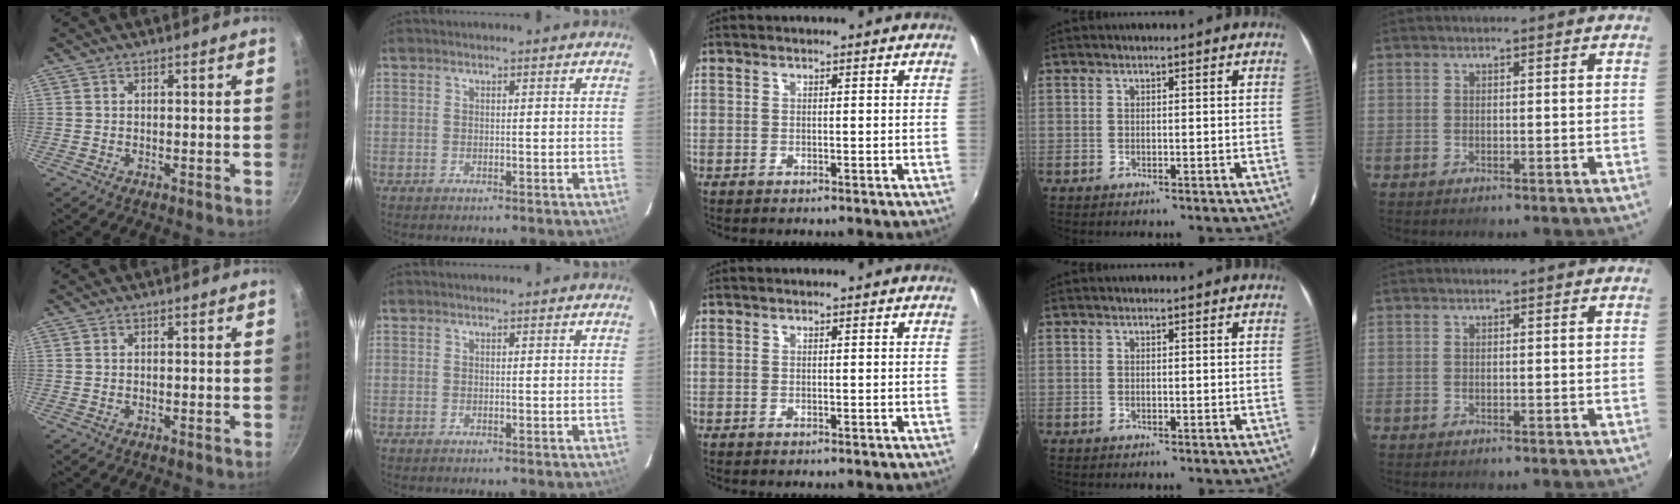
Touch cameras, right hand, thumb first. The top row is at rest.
{}